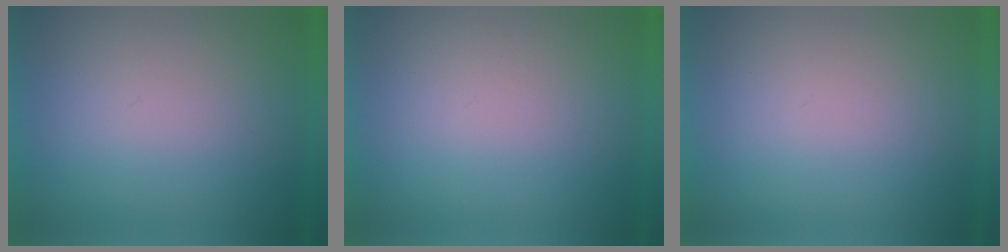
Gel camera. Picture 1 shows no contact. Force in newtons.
{"total": 1.1}
{"total": 0.0}